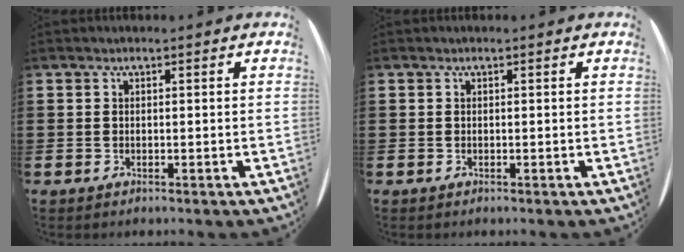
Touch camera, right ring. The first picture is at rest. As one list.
[{"total": 0.0}]